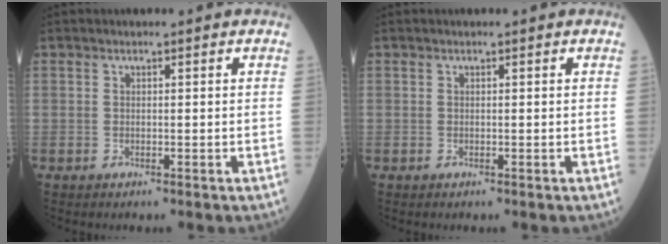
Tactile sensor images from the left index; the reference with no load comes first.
{"total": 0.0}